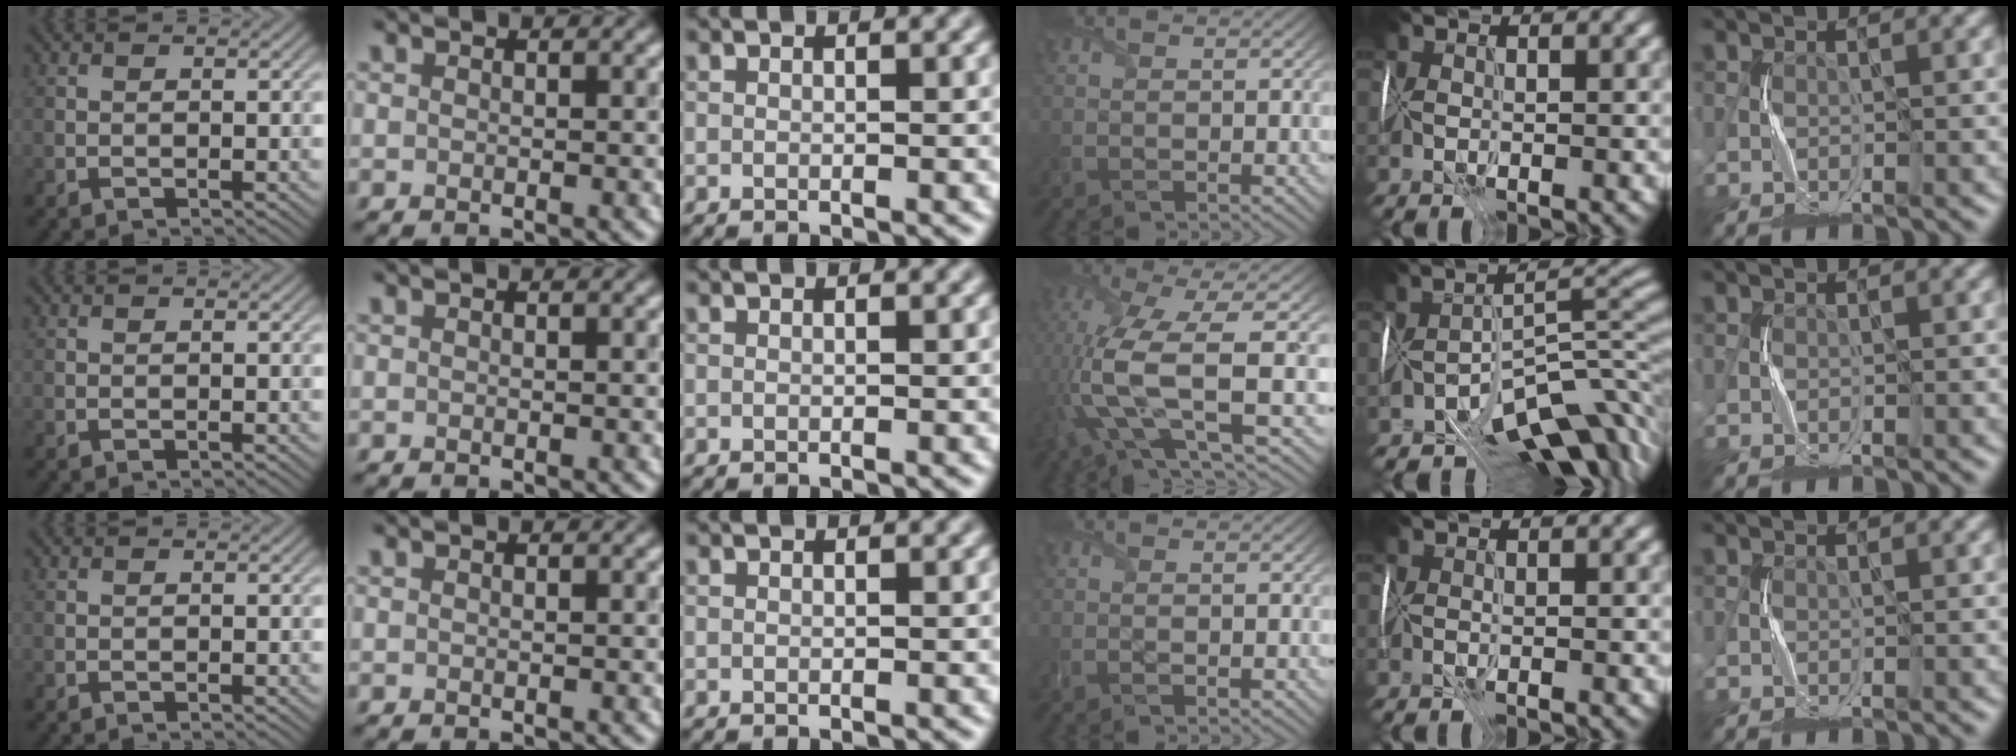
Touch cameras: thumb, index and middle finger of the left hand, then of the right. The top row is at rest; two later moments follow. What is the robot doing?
{"motion": "wrap", "object": "plastic wrap"}